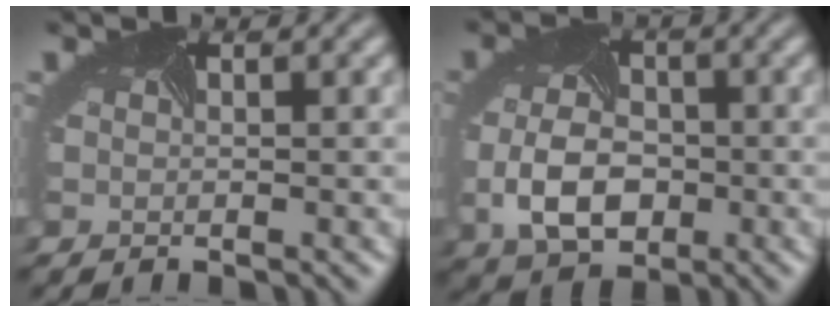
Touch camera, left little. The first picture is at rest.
{"total": 6.1, "force": [-1.3, 4.0, 4.3], "torque": [-0.100, -0.014, -0.023]}